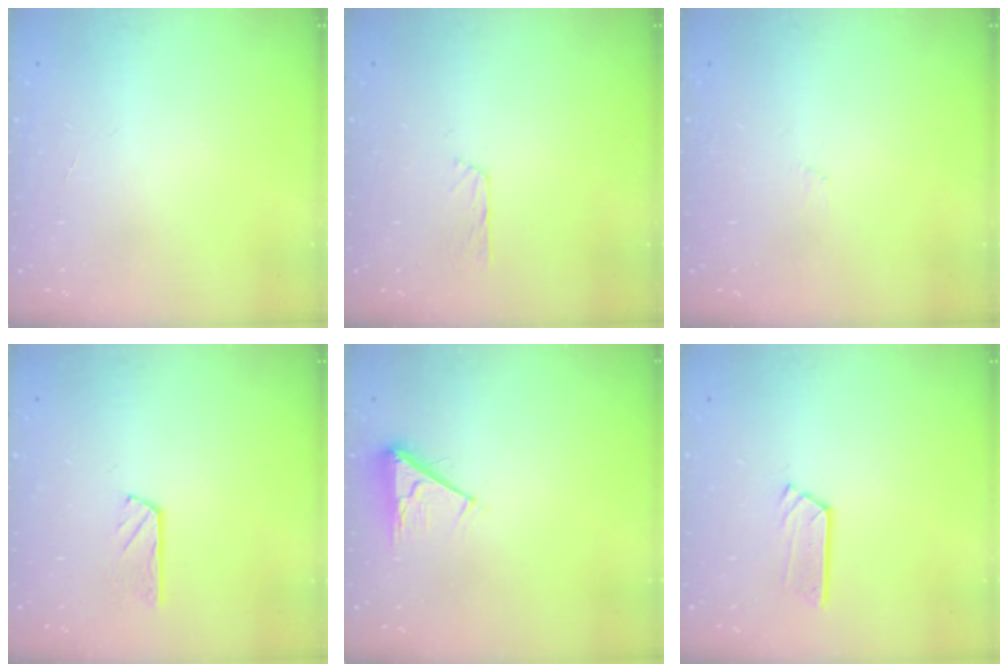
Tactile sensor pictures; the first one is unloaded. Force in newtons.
{"total": 2.7, "press": 2.7, "slide": 0.3}
{"total": 2.8, "press": 2.8, "slide": 0.4}
{"total": 2.9, "press": 2.9, "slide": 0.5}
{"total": 4.4, "press": 4.4, "slide": 0.8}
{"total": 3.8, "press": 3.8, "slide": 0.2}